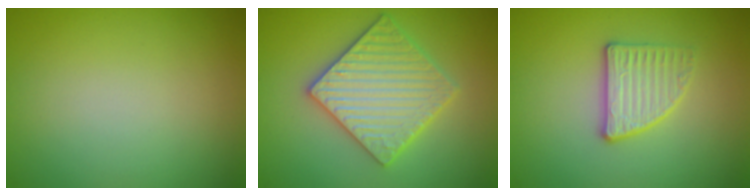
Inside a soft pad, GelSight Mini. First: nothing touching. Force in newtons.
{"total": 5.9, "press": 5.8, "slide": 1.1}
{"total": 2.8, "press": 2.7, "slide": 0.7}